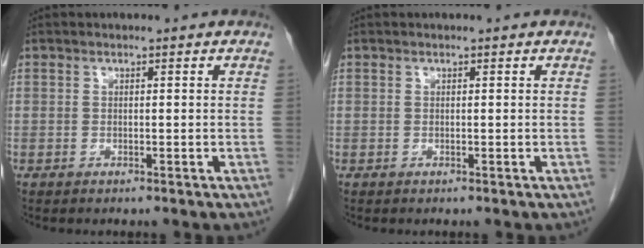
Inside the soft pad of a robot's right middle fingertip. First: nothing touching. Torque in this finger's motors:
{"motor_torque": [0.28, -0.03, -0.01, 0.01]}